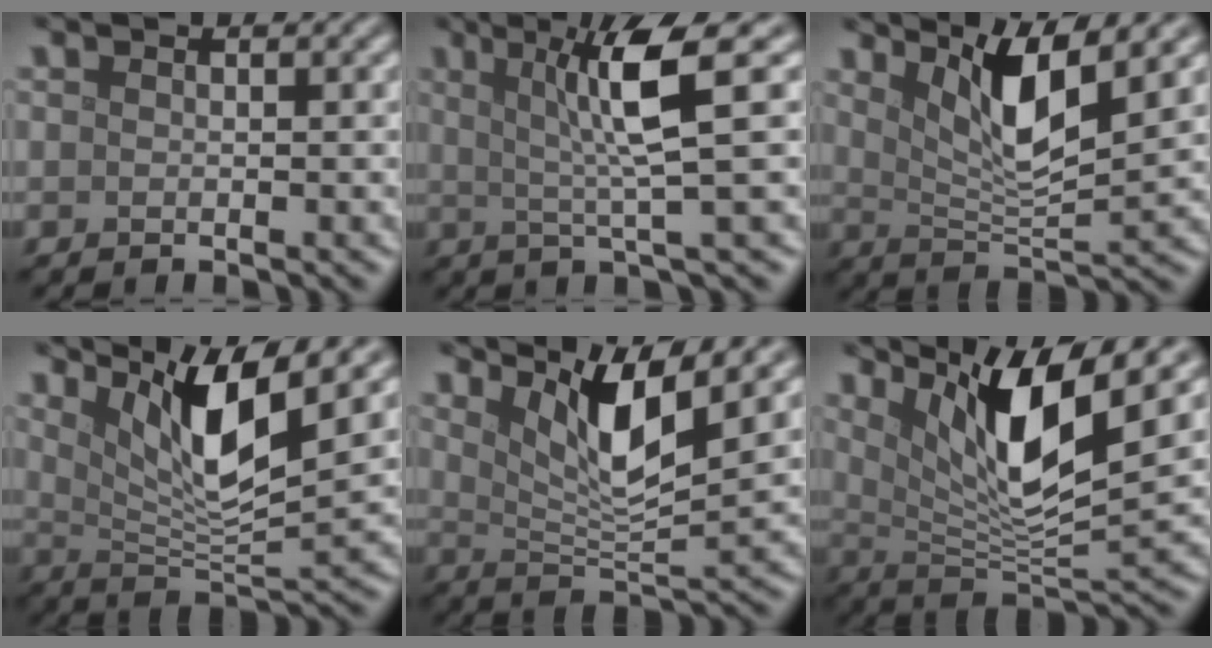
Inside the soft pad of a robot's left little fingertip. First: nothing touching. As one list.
[{"total": 6.2, "force": [1.5, 0.6, 5.9], "torque": [-0.104, 0.005, 0.031]}, {"total": 5.9, "force": [3.2, 1.2, 4.9], "torque": [-0.085, -0.009, 0.059]}, {"total": 7.1, "force": [3.7, 1.5, 5.9], "torque": [-0.101, -0.007, 0.069]}, {"total": 6.2, "force": [3.4, 1.3, 5.0], "torque": [-0.087, -0.008, 0.064]}, {"total": 9.0, "force": [4.2, 2.0, 7.7], "torque": [-0.128, -0.011, 0.080]}]